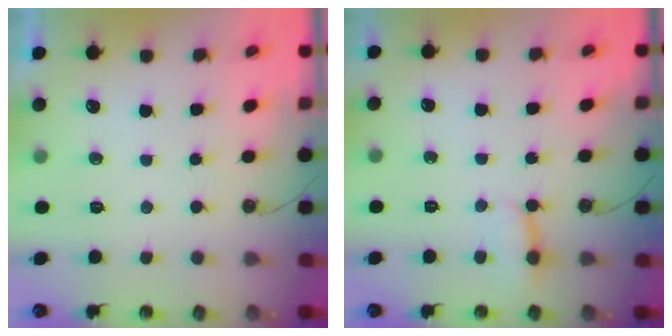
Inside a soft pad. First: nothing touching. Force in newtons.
{"total": 2.9, "press": 2.8, "slide": 0.5}